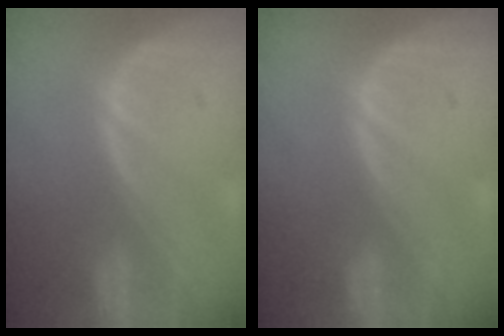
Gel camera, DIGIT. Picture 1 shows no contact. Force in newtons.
{"total": 0.0}